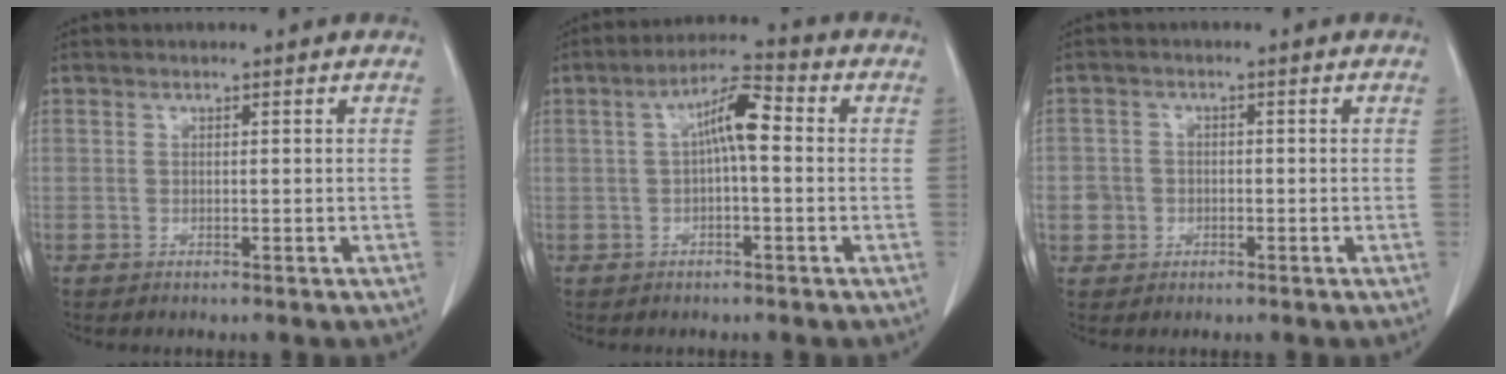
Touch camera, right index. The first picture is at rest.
{"total": 6.4, "force": [0.6, 1.4, 6.2], "torque": [-0.111, 0.023, 0.007]}
{"total": 3.1, "force": [-0.7, 3.0, 0.6], "torque": [0.000, 0.009, -0.012]}